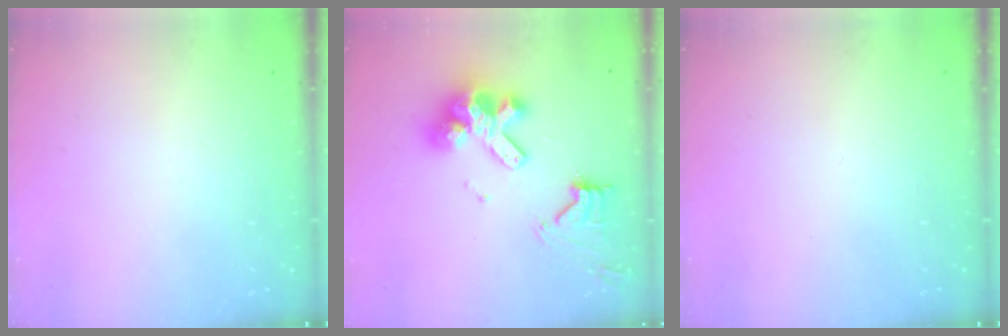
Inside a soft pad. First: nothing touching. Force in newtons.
{"total": 15.7, "press": 15.6, "slide": 1.7}
{"total": 0.0}